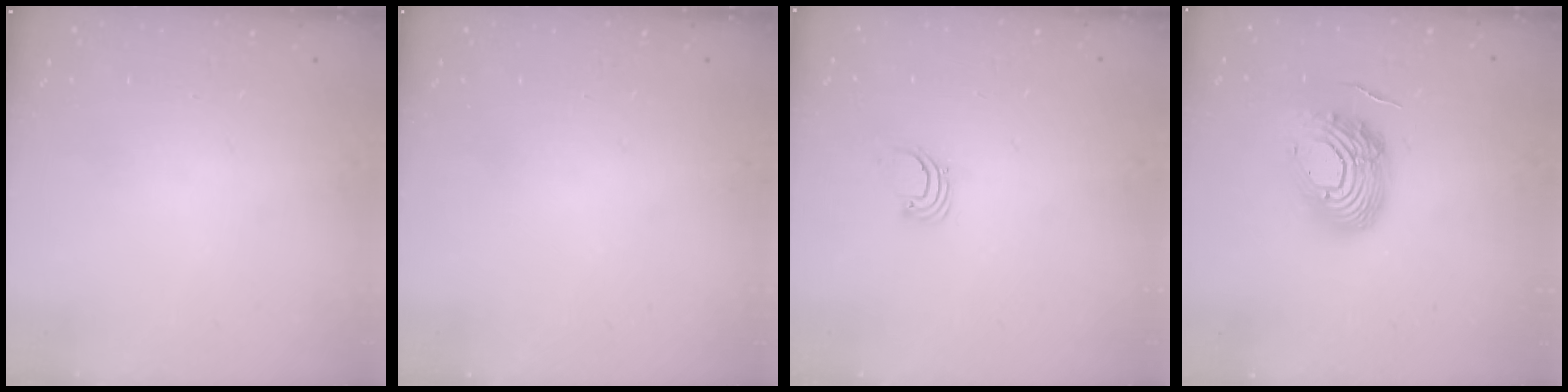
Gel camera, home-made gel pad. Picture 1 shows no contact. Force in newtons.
{"total": 0.0}
{"total": 1.9, "press": 1.9, "slide": 0.1}
{"total": 16.5, "press": 16.4, "slide": 1.4}